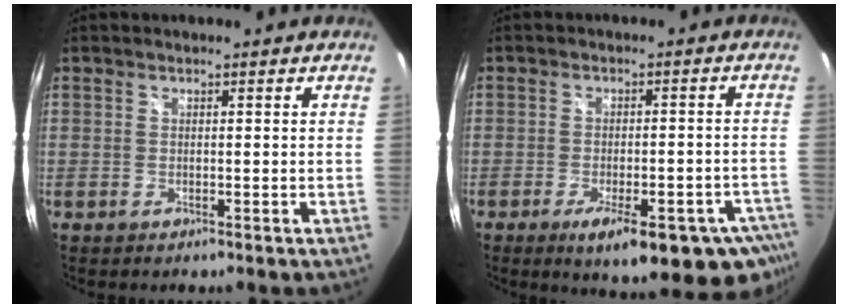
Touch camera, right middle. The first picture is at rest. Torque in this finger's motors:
{"motor_torque": [1.44, -0.69, 0.53, 0.11]}